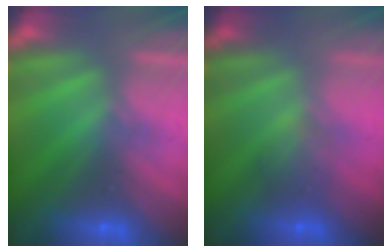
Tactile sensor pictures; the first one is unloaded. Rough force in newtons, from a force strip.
{"total": 1.8}